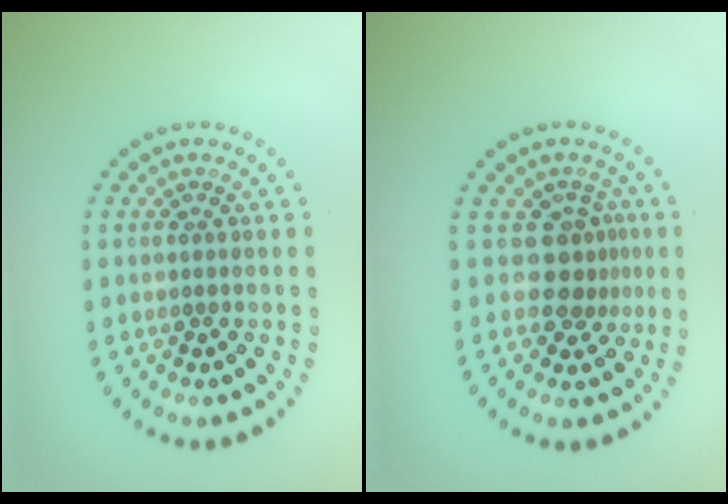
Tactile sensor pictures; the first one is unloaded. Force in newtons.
{"total": 2.6, "press": 1.9, "slide": 1.8}